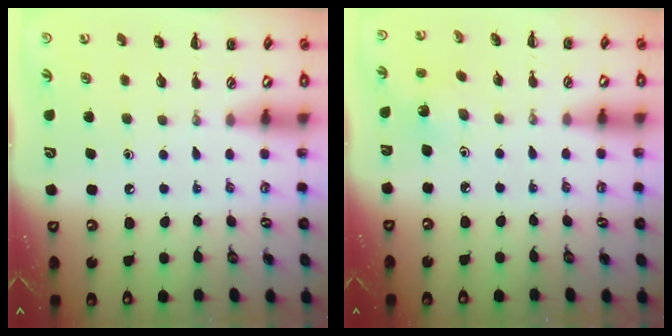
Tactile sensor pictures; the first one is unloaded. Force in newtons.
{"total": 1.7, "press": 1.5, "slide": 0.7}